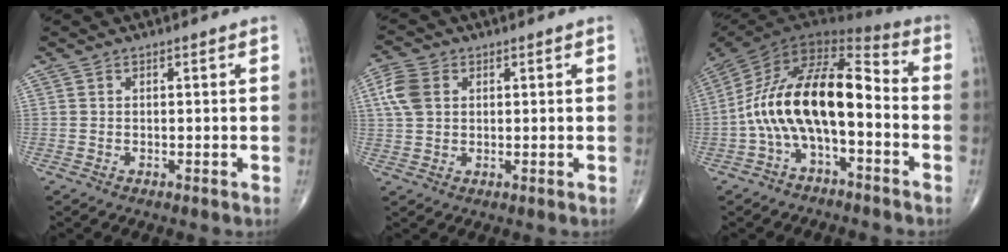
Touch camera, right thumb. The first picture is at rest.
{"total": 6.1, "force": [1.6, 4.4, 3.9], "torque": [-0.087, 0.007, 0.029]}
{"total": 17.9, "force": [-3.4, 8.2, 15.6], "torque": [-0.274, 0.074, -0.070]}